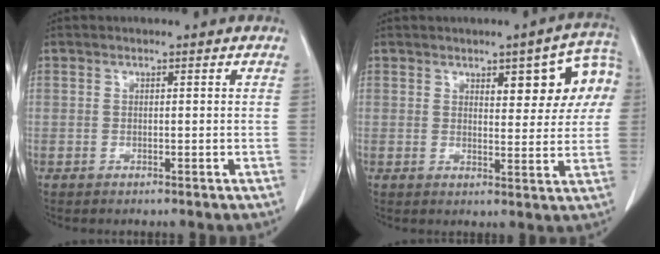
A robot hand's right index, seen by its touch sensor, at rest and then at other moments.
{"total": 9.6, "force": [3.3, 3.0, 8.5], "torque": [-0.097, 0.020, 0.040]}